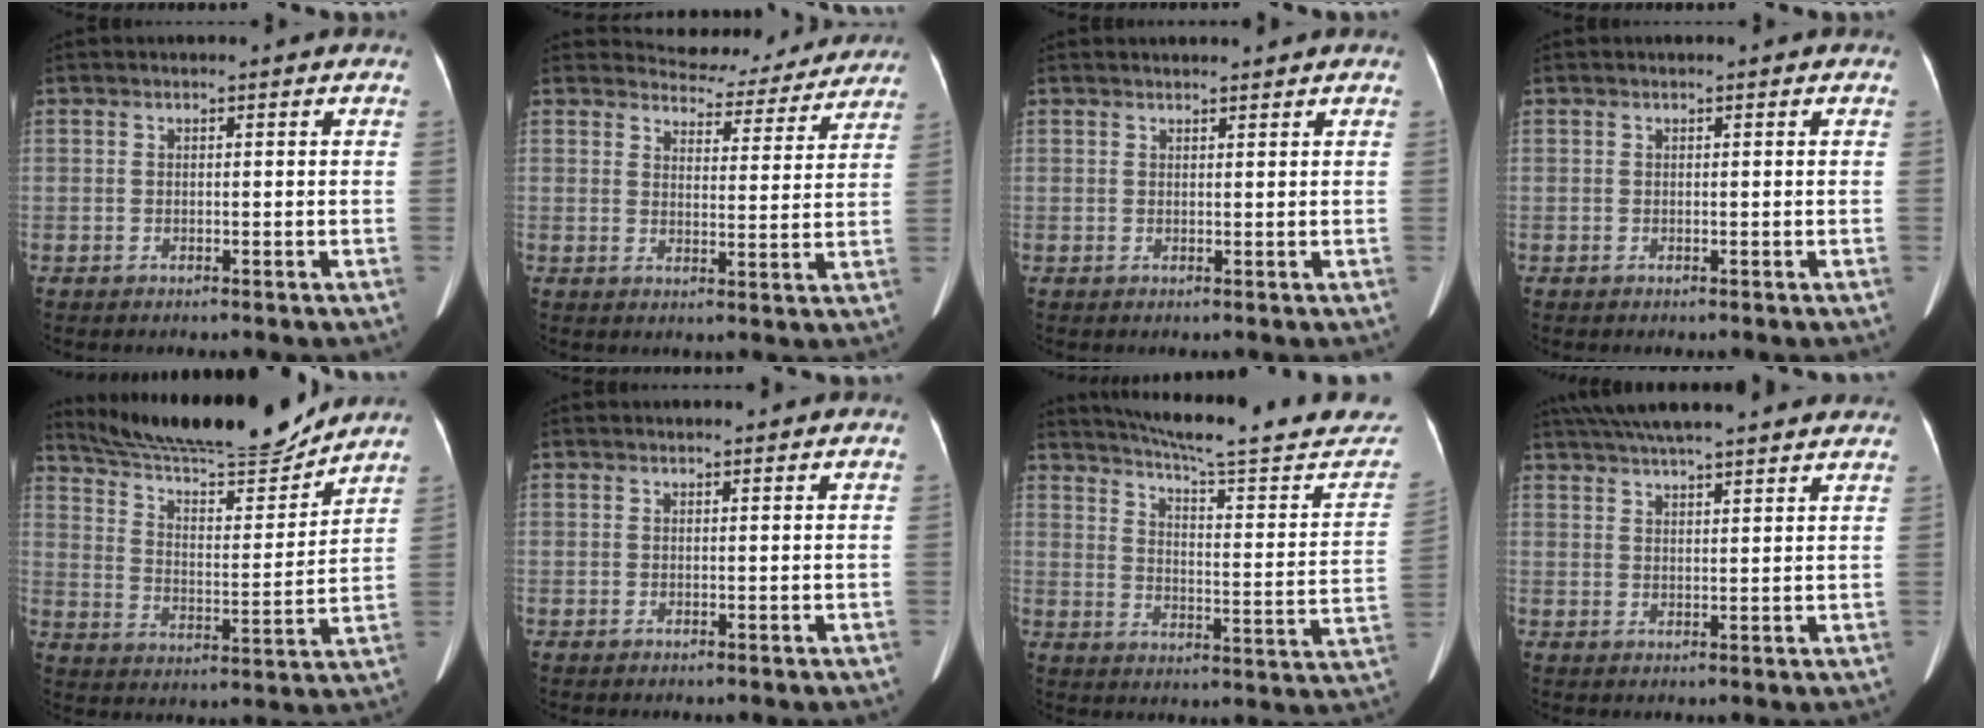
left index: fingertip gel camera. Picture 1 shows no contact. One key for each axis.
{"total": 11.6, "fx": 11.0, "fy": 3.3, "fz": 1.0, "tx": 0.003, "ty": -0.005, "tz": 0.124}
{"total": 2.6, "fx": 2.4, "fy": 0.3, "fz": 0.7, "tx": -0.010, "ty": 0.014, "tz": 0.035}
{"total": 0.0}
{"total": 17.8, "fx": 16.5, "fy": 1.1, "fz": 6.7, "tx": -0.121, "ty": -0.014, "tz": 0.262}
{"total": 1.0, "fx": 0.9, "fy": 0.1, "fz": 0.4, "tx": -0.006, "ty": 0.013, "tz": 0.016}
{"total": 27.4, "fx": 24.8, "fy": 2.0, "fz": 11.5, "tx": -0.164, "ty": -0.081, "tz": 0.308}
{"total": 18.6, "fx": 16.2, "fy": 2.6, "fz": 8.8, "tx": -0.148, "ty": 0.054, "tz": 0.225}